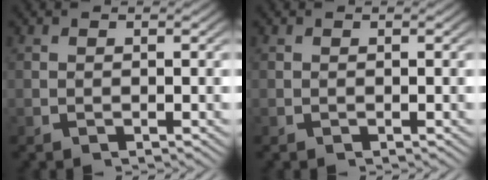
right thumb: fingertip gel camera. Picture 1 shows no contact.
{"total": 0.0}